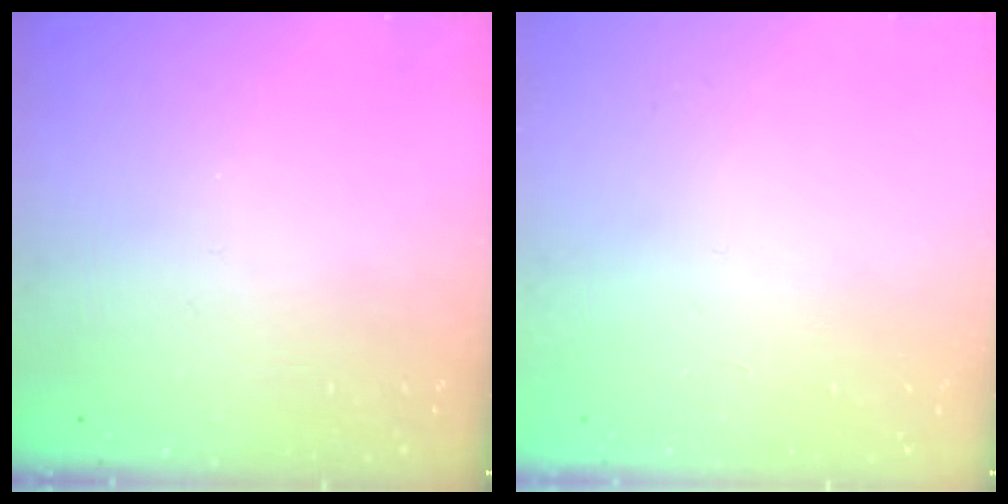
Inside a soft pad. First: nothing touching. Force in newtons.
{"total": 0.0}